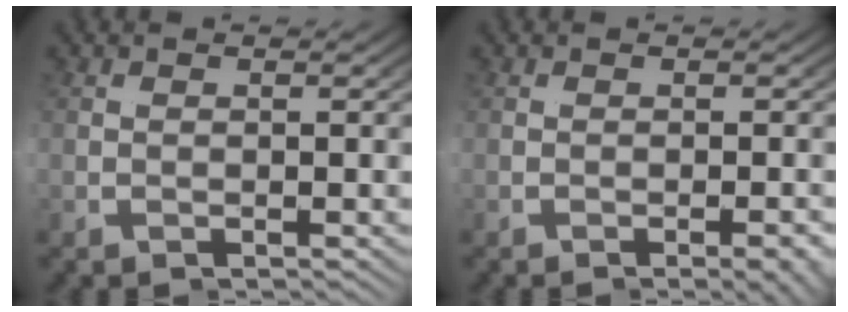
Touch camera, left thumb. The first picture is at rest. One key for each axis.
{"total": 1.3, "fx": -0.7, "fy": 0.2, "fz": 1.1, "tx": -0.028, "ty": 0.000, "tz": -0.018}